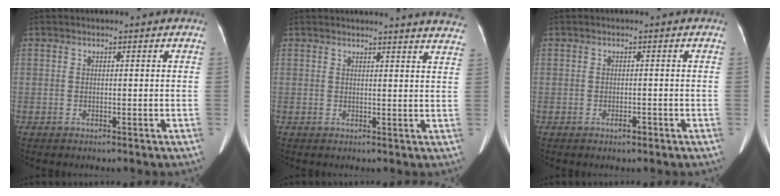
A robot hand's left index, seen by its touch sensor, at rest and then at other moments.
{"total": 15.4, "force": [14.9, 0.6, 3.8], "torque": [-0.038, -0.052, 0.148]}
{"total": 1.2, "force": [-0.8, 0.4, 0.8], "torque": [-0.014, 0.000, -0.009]}